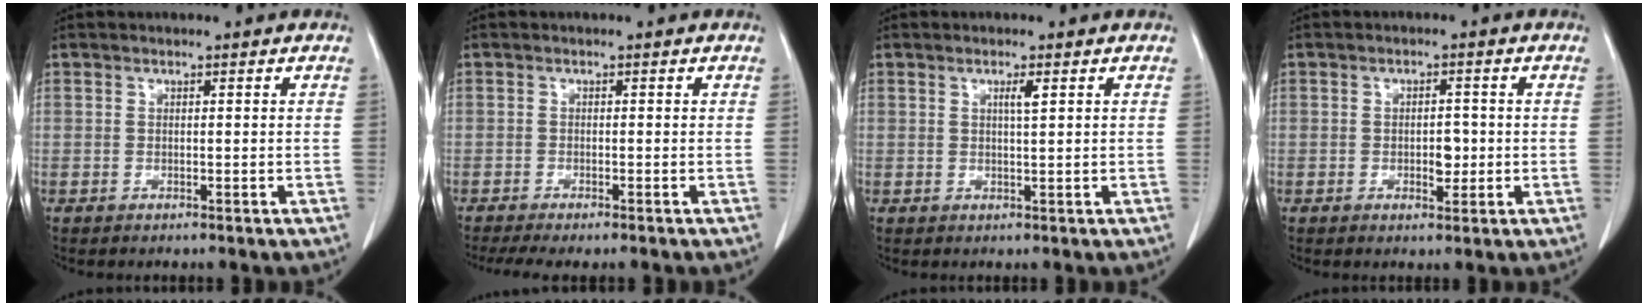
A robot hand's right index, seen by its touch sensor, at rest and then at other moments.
{"total": 6.0, "force": [-5.0, 1.0, 3.2], "torque": [-0.040, -0.011, -0.077]}
{"total": 1.6, "force": [0.7, -0.1, 1.4], "torque": [-0.025, -0.001, 0.011]}
{"total": 2.9, "force": [-0.4, 1.5, 2.4], "torque": [-0.035, 0.002, -0.001]}